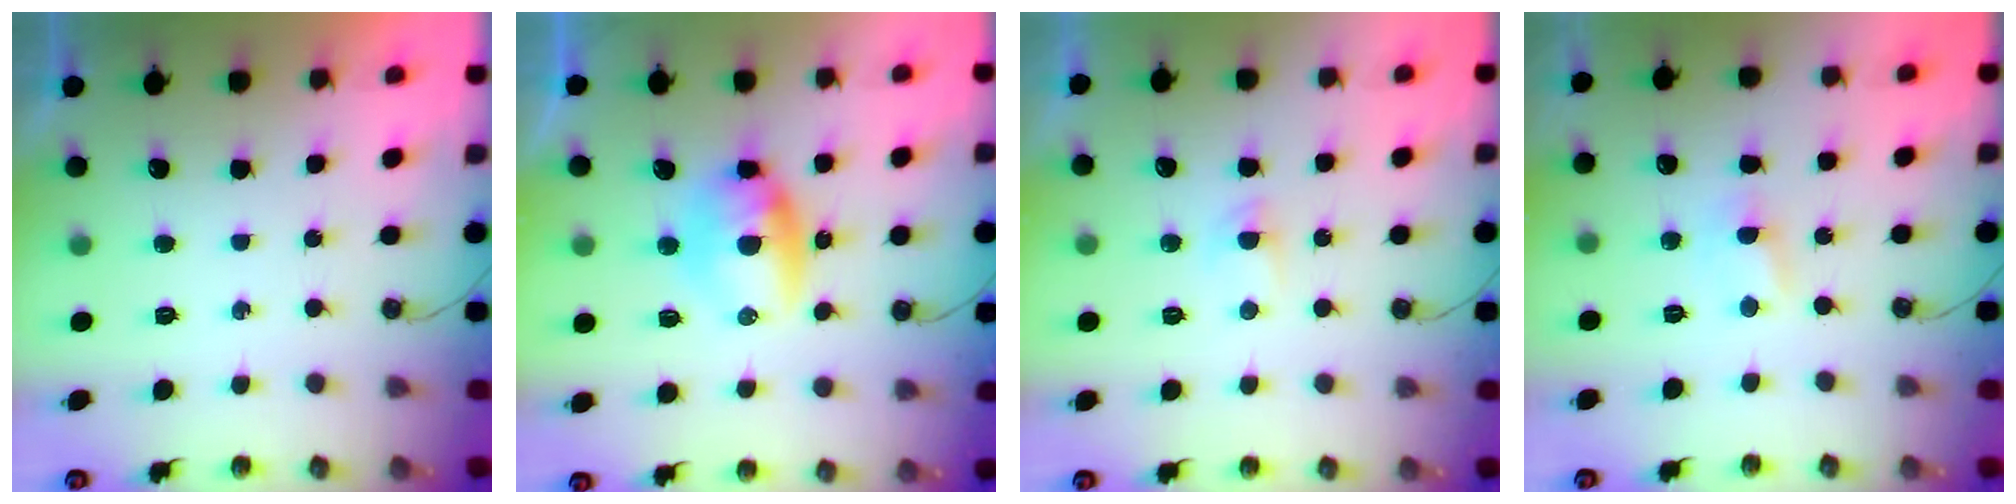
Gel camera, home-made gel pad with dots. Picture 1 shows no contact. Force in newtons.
{"total": 12.4, "press": 9.1, "slide": 8.5}
{"total": 2.2, "press": 2.2, "slide": 0.4}
{"total": 1.7, "press": 1.7, "slide": 0.3}